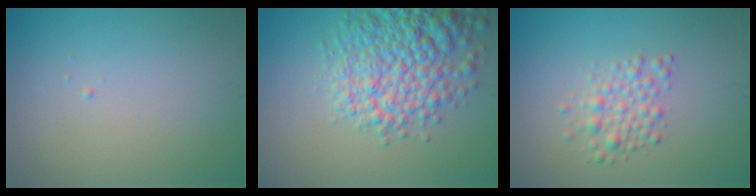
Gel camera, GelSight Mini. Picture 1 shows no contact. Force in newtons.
{"total": 8.1, "press": 8.1, "slide": 0.3}
{"total": 2.3, "press": 2.3, "slide": 0.0}